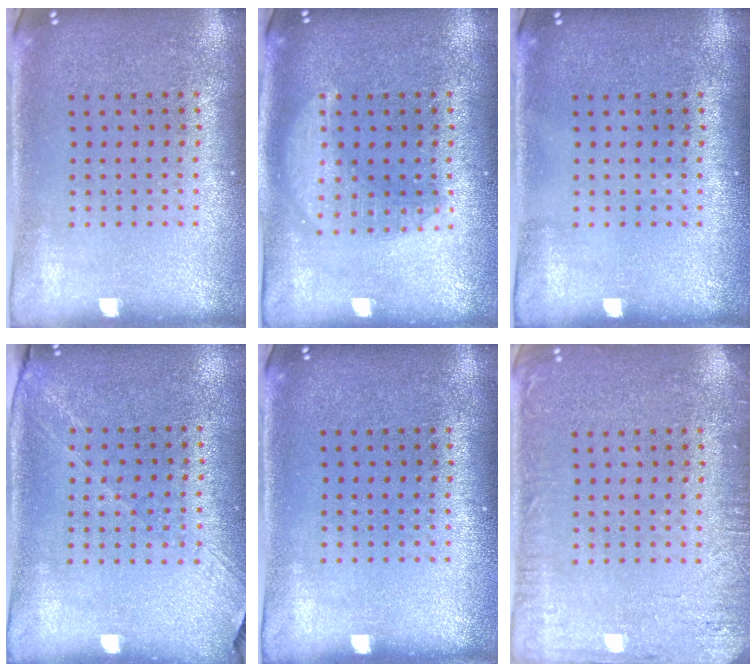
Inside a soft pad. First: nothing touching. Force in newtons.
{"total": 2.8, "press": 2.8, "slide": 0.3}
{"total": 0.0}
{"total": 1.2, "press": 1.0, "slide": 0.7}
{"total": 0.0}
{"total": 2.9, "press": 2.8, "slide": 0.4}